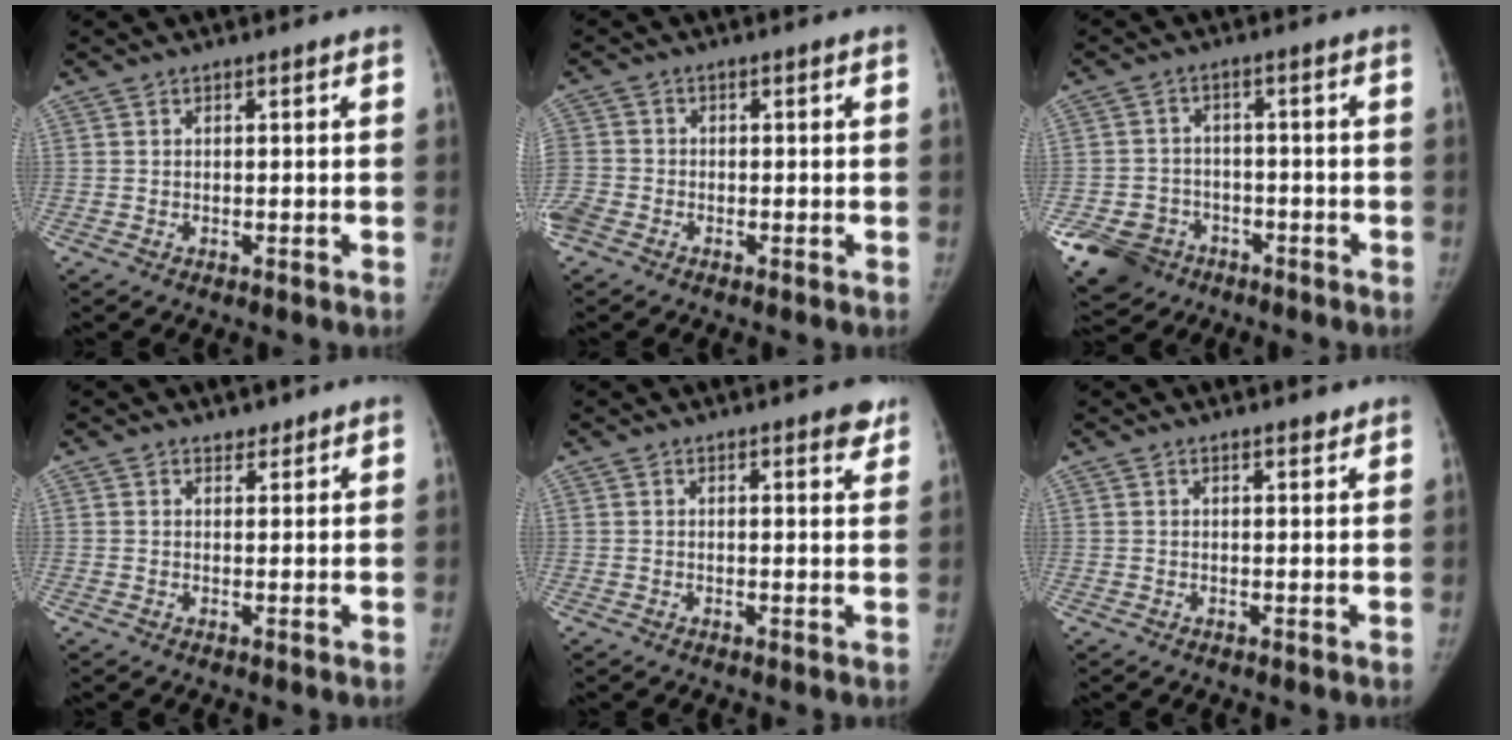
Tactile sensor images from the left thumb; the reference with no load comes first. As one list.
[{"total": 5.6, "force": [-2.6, 4.3, 2.4], "torque": [-0.071, 0.004, -0.054]}, {"total": 9.7, "force": [-5.4, 7.5, 3.0], "torque": [-0.054, 0.025, -0.084]}, {"total": 1.6, "force": [1.4, 0.8, 0.2], "torque": [0.011, -0.010, 0.016]}, {"total": 3.1, "force": [2.3, 1.1, 1.9], "torque": [-0.006, -0.010, 0.023]}, {"total": 1.6, "force": [1.3, 0.4, 0.7], "torque": [-0.007, -0.009, 0.020]}]